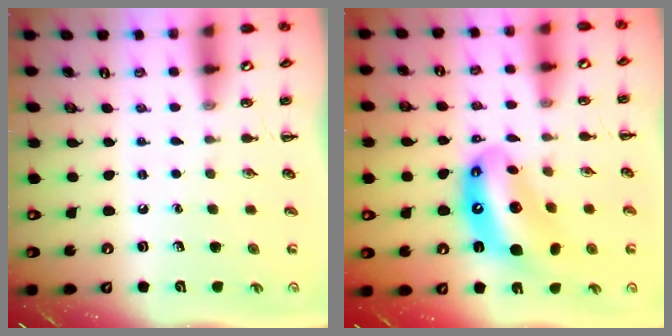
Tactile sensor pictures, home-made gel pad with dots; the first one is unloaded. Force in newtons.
{"total": 12.9, "press": 12.4, "slide": 3.6}